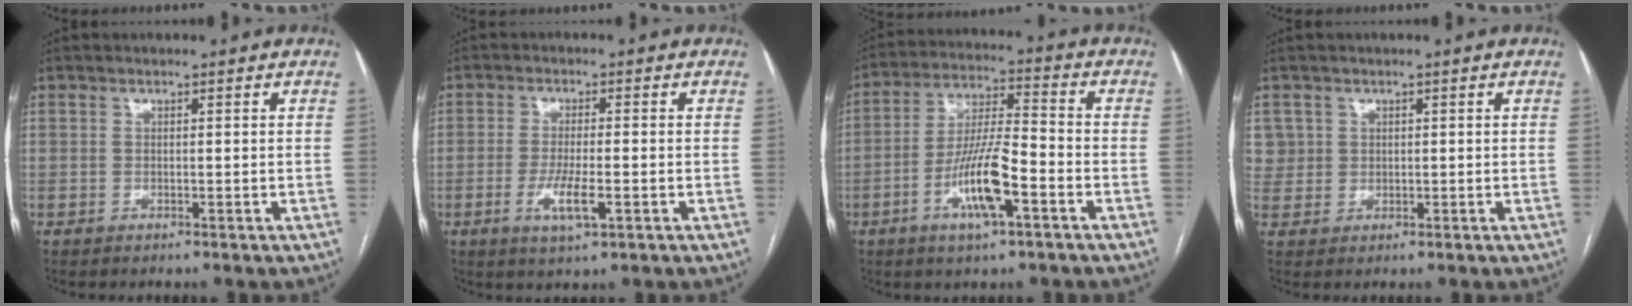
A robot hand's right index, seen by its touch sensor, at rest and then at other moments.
{"total": 5.5, "force": [-1.9, 0.9, 5.1], "torque": [-0.100, -0.009, -0.031]}
{"total": 11.2, "force": [-4.6, 1.9, 10.1], "torque": [-0.194, 0.000, -0.082]}
{"total": 3.4, "force": [1.2, 3.1, -0.1], "torque": [0.021, 0.009, 0.023]}